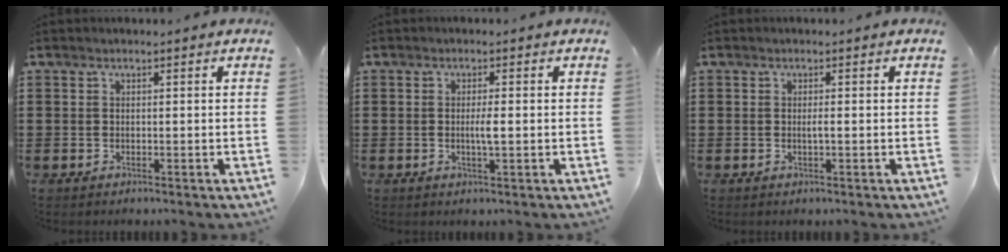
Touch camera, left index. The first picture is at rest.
{"total": 2.3, "force": [-0.2, 0.3, 2.3], "torque": [-0.044, -0.003, -0.005]}
{"total": 1.0, "force": [-0.1, 0.0, 1.0], "torque": [-0.019, -0.004, -0.002]}